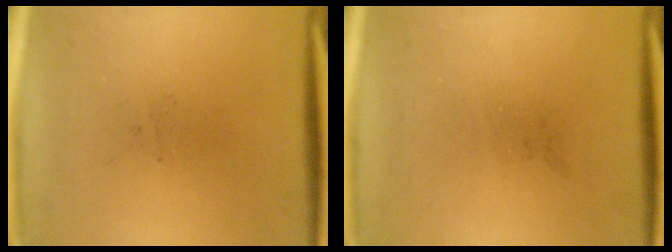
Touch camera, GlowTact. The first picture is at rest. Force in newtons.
{"total": 0.0}